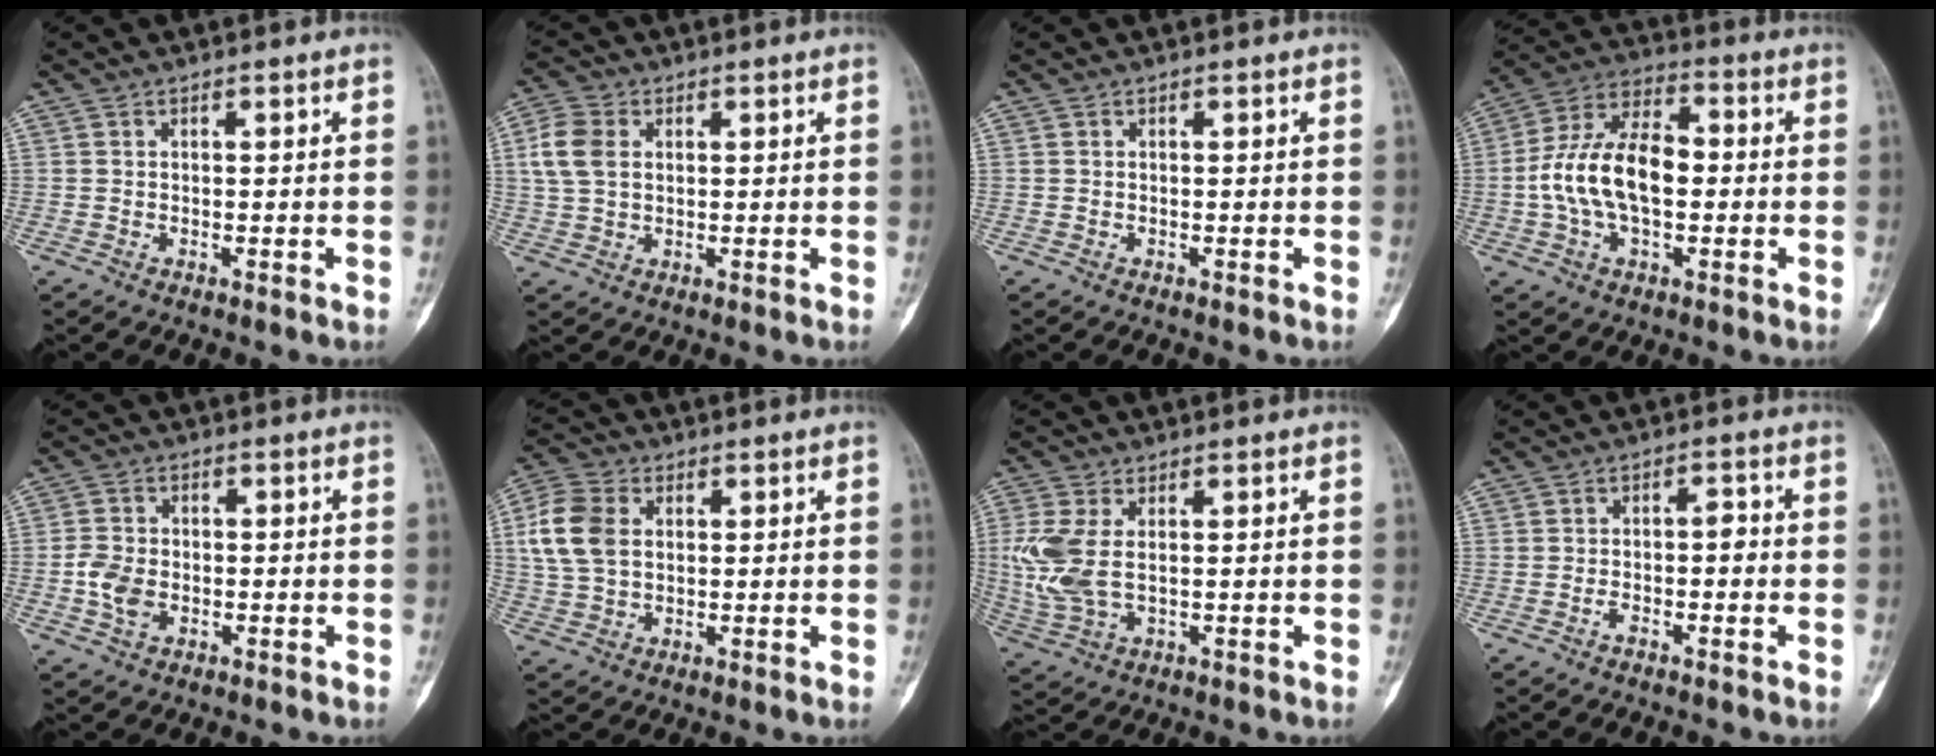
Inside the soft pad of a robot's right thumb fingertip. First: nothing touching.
{"total": 7.0, "force": [1.5, 5.0, 4.7], "torque": [-0.100, 0.008, 0.029]}
{"total": 0.0}
{"total": 15.6, "force": [-0.8, 8.8, 12.9], "torque": [-0.234, 0.036, -0.019]}
{"total": 5.6, "force": [-1.2, 4.1, 3.6], "torque": [-0.063, 0.006, -0.025]}
{"total": 10.3, "force": [1.9, 7.3, 7.0], "torque": [-0.144, 0.008, 0.035]}
{"total": 8.4, "force": [0.9, 4.7, 6.9], "torque": [-0.180, -0.001, 0.030]}
{"total": 3.3, "force": [-0.8, 1.5, 2.8], "torque": [-0.038, 0.023, -0.016]}